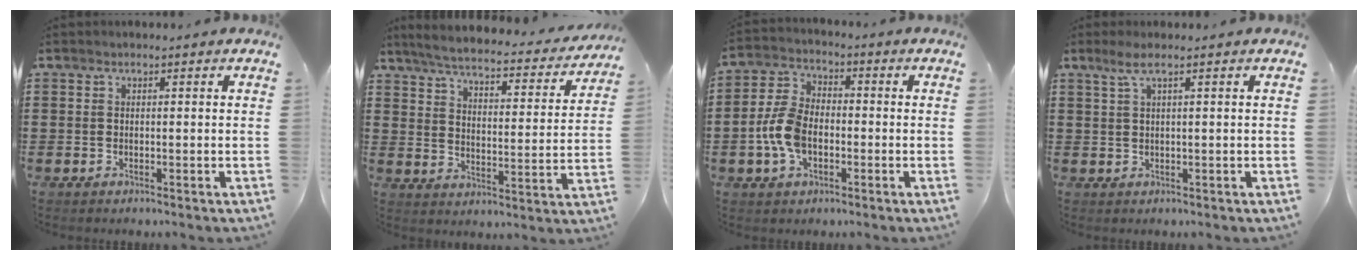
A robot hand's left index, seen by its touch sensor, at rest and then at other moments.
{"total": 4.8, "force": [4.5, 0.1, 1.8], "torque": [-0.059, -0.031, 0.071]}
{"total": 7.7, "force": [-1.9, 4.8, 5.8], "torque": [-0.148, 0.001, -0.044]}
{"total": 2.1, "force": [0.9, 0.0, 1.9], "torque": [-0.041, -0.001, 0.016]}